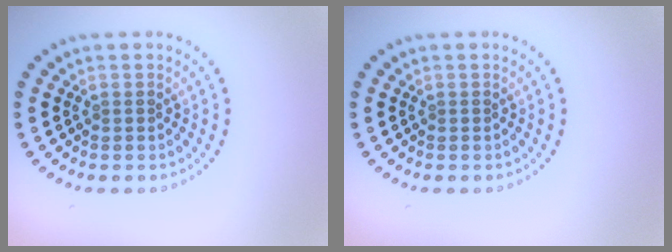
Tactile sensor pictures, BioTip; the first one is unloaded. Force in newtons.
{"total": 0.0}